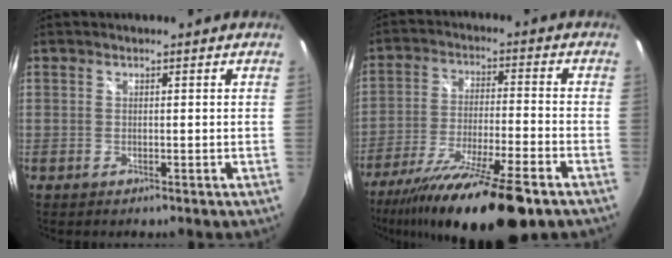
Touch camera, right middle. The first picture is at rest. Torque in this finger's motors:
{"motor_torque": [1.19, -0.95, 0.47, 0.21]}